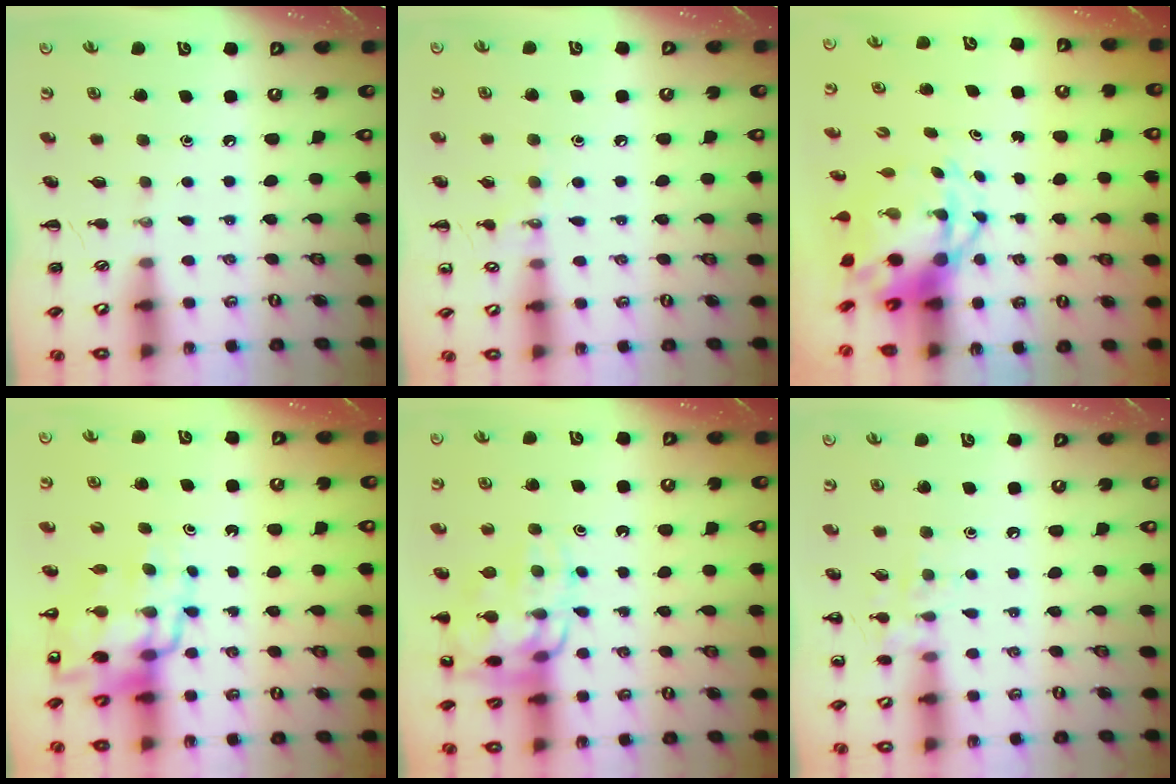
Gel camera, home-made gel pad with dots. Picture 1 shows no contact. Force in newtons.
{"total": 7.1, "press": 6.8, "slide": 1.9}
{"total": 5.0, "press": 4.8, "slide": 1.6}
{"total": 14.4, "press": 13.8, "slide": 3.9}
{"total": 14.4, "press": 14.3, "slide": 1.6}
{"total": 8.0, "press": 7.8, "slide": 1.4}